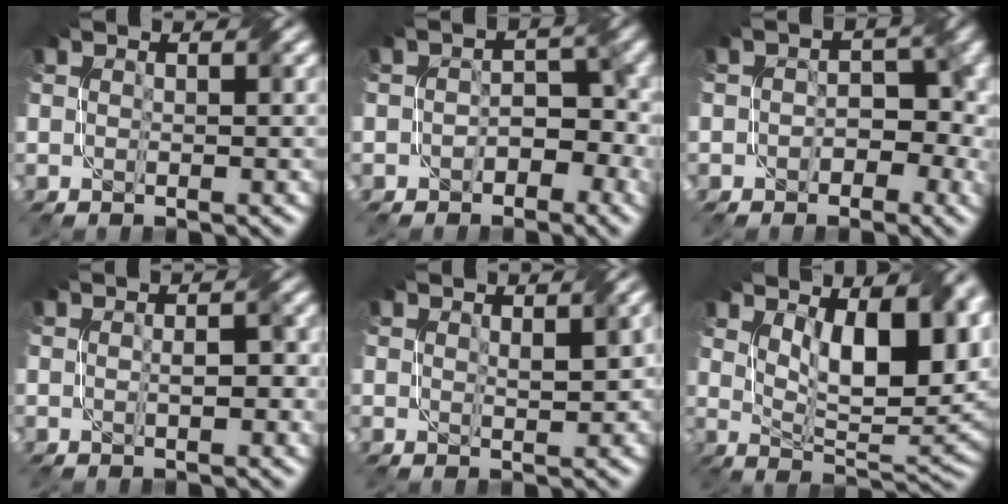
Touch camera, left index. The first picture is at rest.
{"total": 3.7, "force": [-1.3, 2.5, 2.4], "torque": [-0.020, 0.004, -0.017]}
{"total": 3.9, "force": [-1.0, 2.9, 2.5], "torque": [-0.016, -0.001, -0.012]}
{"total": 2.0, "force": [-0.1, 0.8, 1.8], "torque": [-0.029, 0.006, 0.006]}
{"total": 2.0, "force": [0.7, 0.7, 1.7], "torque": [-0.022, 0.006, 0.022]}
{"total": 10.6, "force": [4.0, 4.3, 8.9], "torque": [-0.117, 0.003, 0.071]}